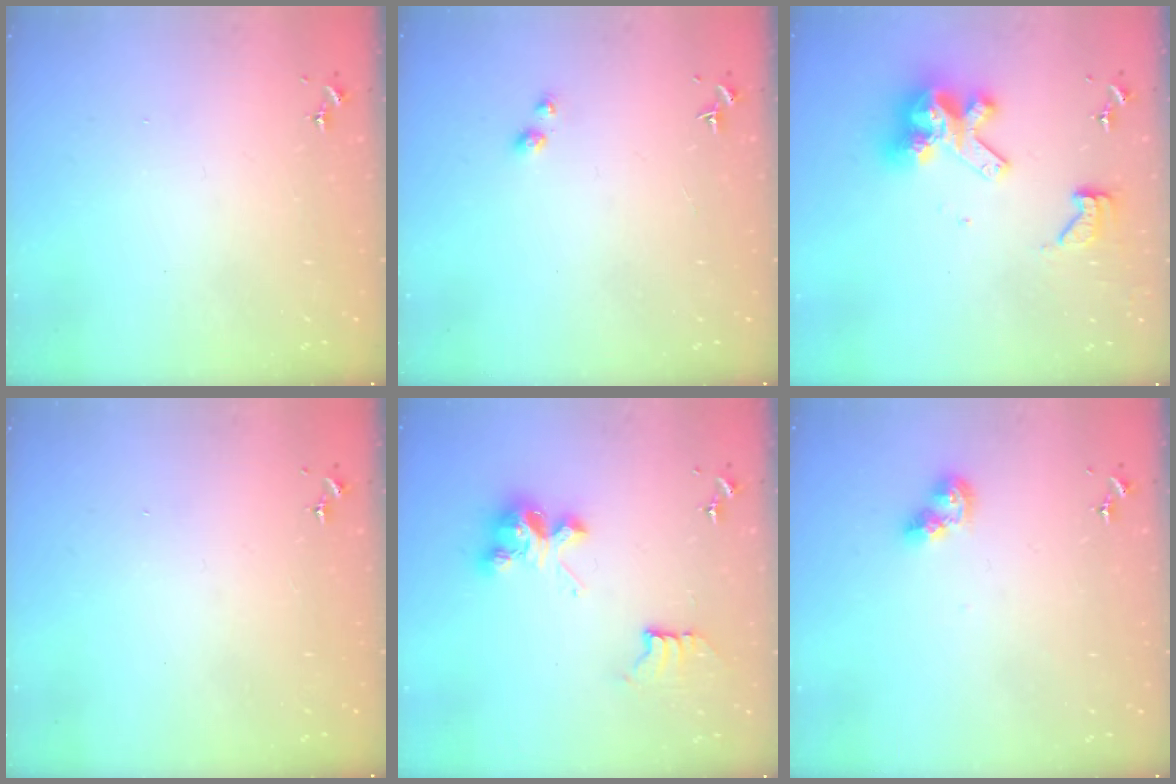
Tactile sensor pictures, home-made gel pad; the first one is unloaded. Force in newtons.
{"total": 2.8, "press": 2.8, "slide": 0.3}
{"total": 14.5, "press": 14.4, "slide": 1.8}
{"total": 0.0}
{"total": 9.4, "press": 9.4, "slide": 0.7}
{"total": 9.0, "press": 9.0, "slide": 0.9}